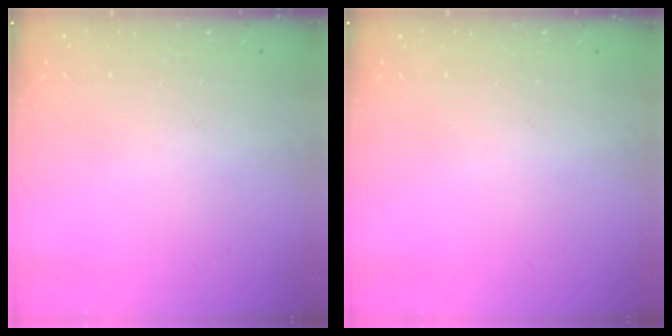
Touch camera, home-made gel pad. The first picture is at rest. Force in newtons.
{"total": 0.0}